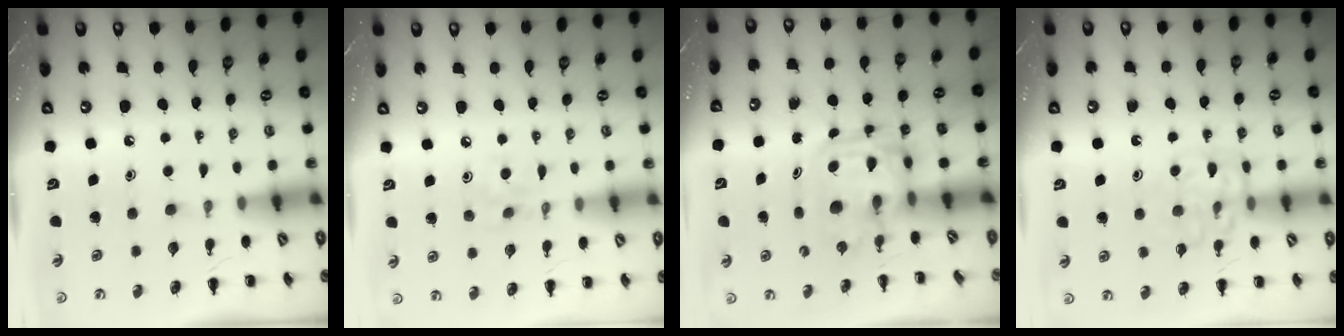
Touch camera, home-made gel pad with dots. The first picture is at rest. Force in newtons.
{"total": 3.7, "press": 3.5, "slide": 1.4}
{"total": 3.6, "press": 3.5, "slide": 0.8}
{"total": 11.7, "press": 11.7, "slide": 1.2}